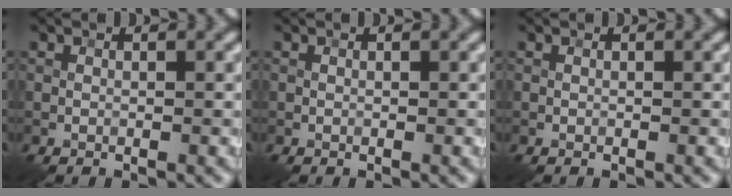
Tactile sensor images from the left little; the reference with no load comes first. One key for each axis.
{"total": 0.0}
{"total": 0.0}